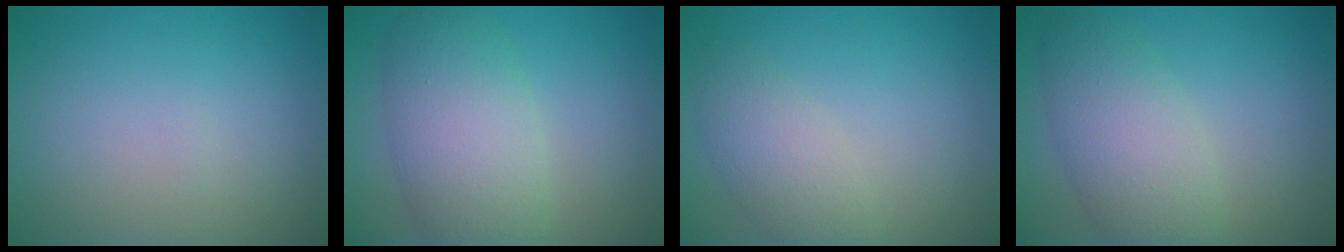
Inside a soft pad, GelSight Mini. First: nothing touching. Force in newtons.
{"total": 6.6, "press": 6.6, "slide": 0.5}
{"total": 3.2, "press": 3.1, "slide": 0.2}
{"total": 5.3, "press": 5.3, "slide": 0.3}